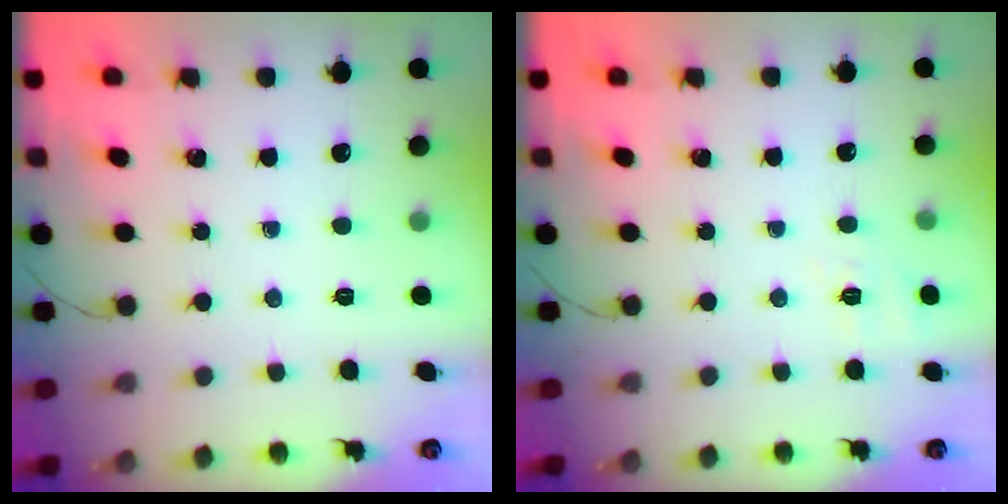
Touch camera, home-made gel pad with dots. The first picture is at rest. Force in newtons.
{"total": 5.1, "press": 4.6, "slide": 2.2}